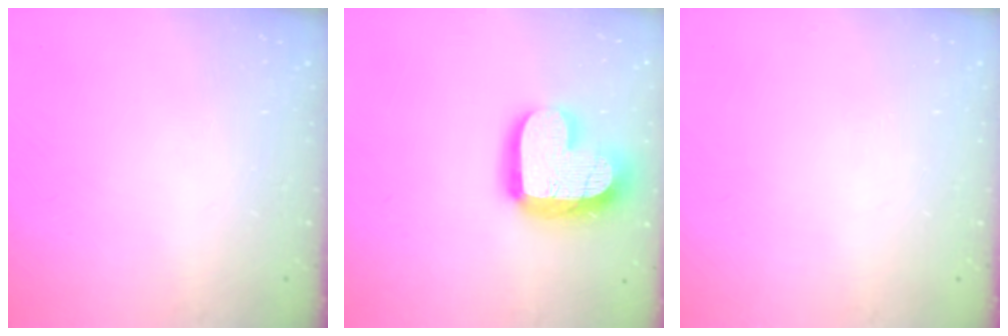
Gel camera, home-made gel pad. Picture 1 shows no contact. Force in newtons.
{"total": 18.6, "press": 18.6, "slide": 1.4}
{"total": 0.0}